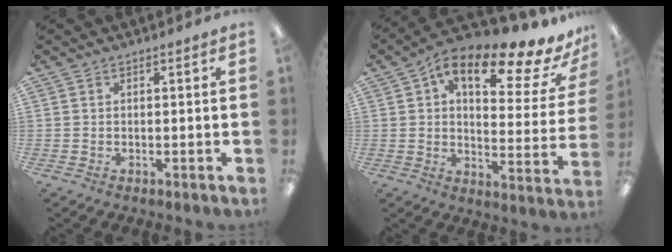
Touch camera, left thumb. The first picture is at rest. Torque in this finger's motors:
{"motor_torque": [0.45, 0.72, 1.67, -1.10, 0.14]}